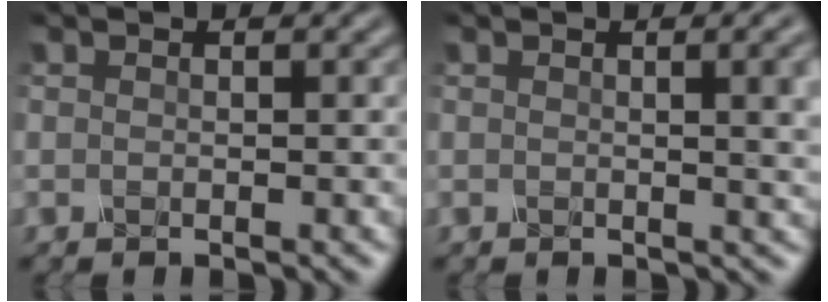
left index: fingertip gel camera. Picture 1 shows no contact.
{"total": 4.5, "force": [0.8, 1.8, 4.1], "torque": [-0.024, 0.014, 0.013]}